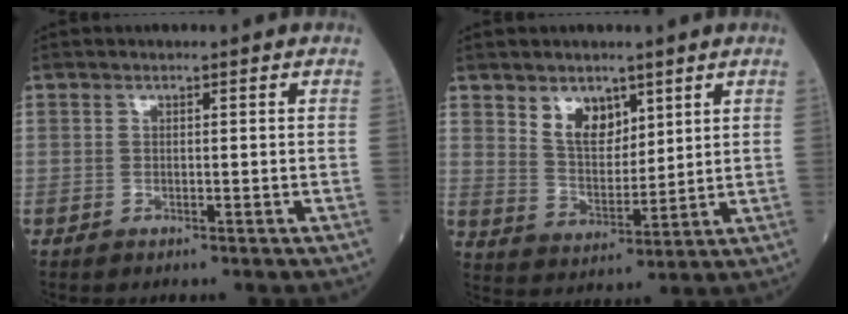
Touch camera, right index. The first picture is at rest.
{"total": 6.5, "force": [3.9, 3.7, 3.6], "torque": [-0.067, -0.002, 0.081]}